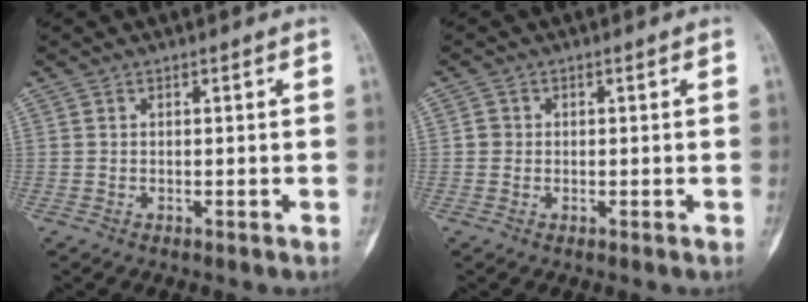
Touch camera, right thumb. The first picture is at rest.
{"total": 1.4, "force": [0.0, 1.3, 0.3], "torque": [0.001, 0.004, -0.001]}